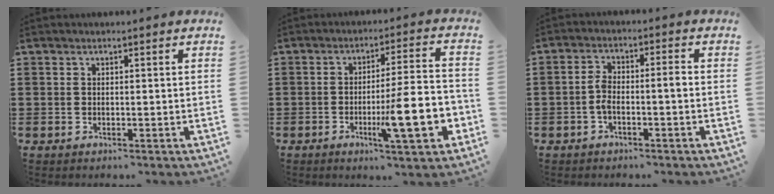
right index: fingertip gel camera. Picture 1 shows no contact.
{"total": 13.0, "force": [-3.9, 2.5, 12.2], "torque": [-0.191, -0.005, -0.065]}
{"total": 3.8, "force": [-0.9, 1.1, 3.5], "torque": [-0.078, 0.002, -0.022]}